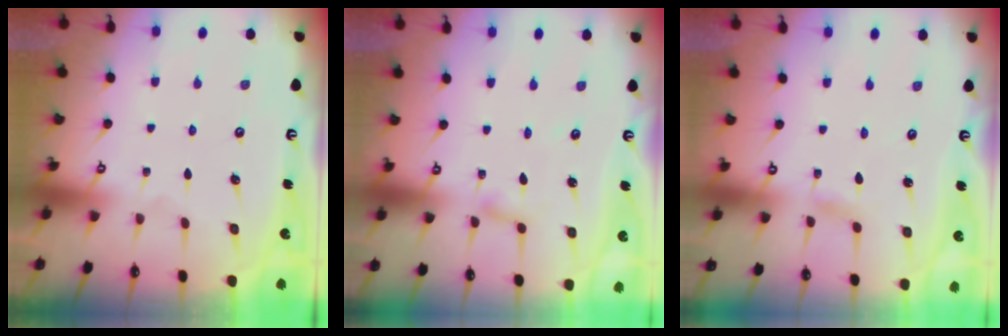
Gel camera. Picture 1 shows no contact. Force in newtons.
{"total": 2.4, "press": 2.4, "slide": 0.2}
{"total": 1.6, "press": 1.6, "slide": 0.2}